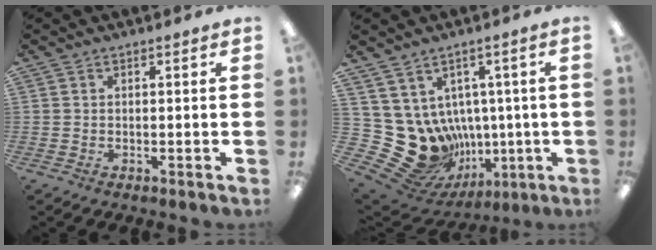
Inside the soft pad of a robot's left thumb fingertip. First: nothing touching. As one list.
[{"total": 16.2, "force": [-2.0, 14.0, 7.8], "torque": [-0.167, -0.028, 0.006]}]